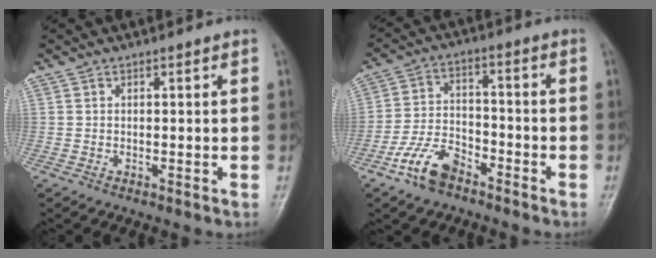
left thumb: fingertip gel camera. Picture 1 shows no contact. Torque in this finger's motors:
{"motor_torque": [0.03, 0.87, 0.42, 0.32, 0.04]}